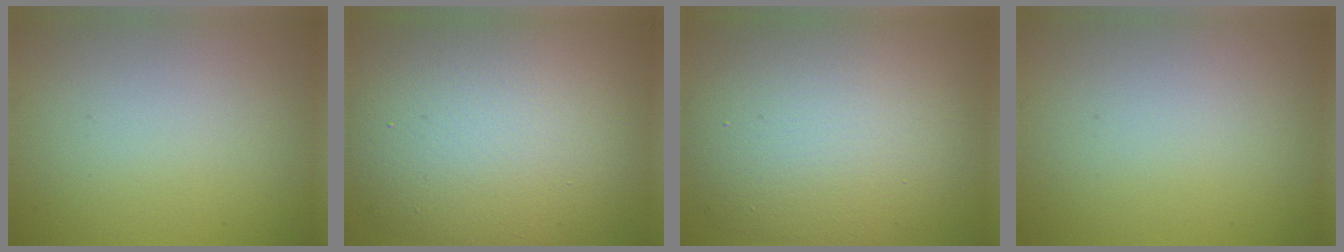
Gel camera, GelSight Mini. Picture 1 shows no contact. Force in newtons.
{"total": 13.7, "press": 13.6, "slide": 1.5}
{"total": 12.4, "press": 12.4, "slide": 0.7}
{"total": 0.0}